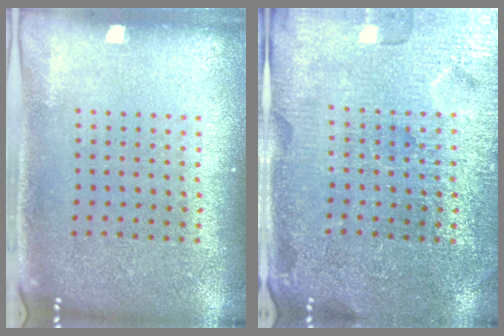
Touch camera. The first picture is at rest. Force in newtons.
{"total": 4.0, "press": 3.9, "slide": 1.0}